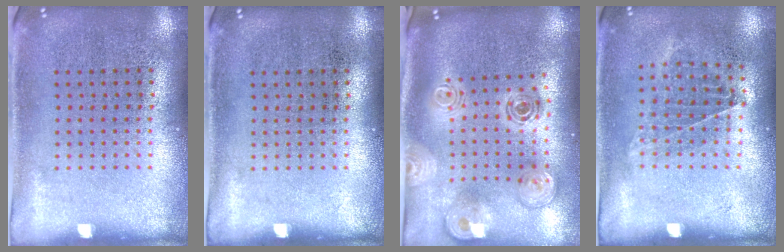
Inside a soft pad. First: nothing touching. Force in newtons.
{"total": 0.0}
{"total": 2.0, "press": 1.7, "slide": 1.0}
{"total": 0.9, "press": 0.8, "slide": 0.5}